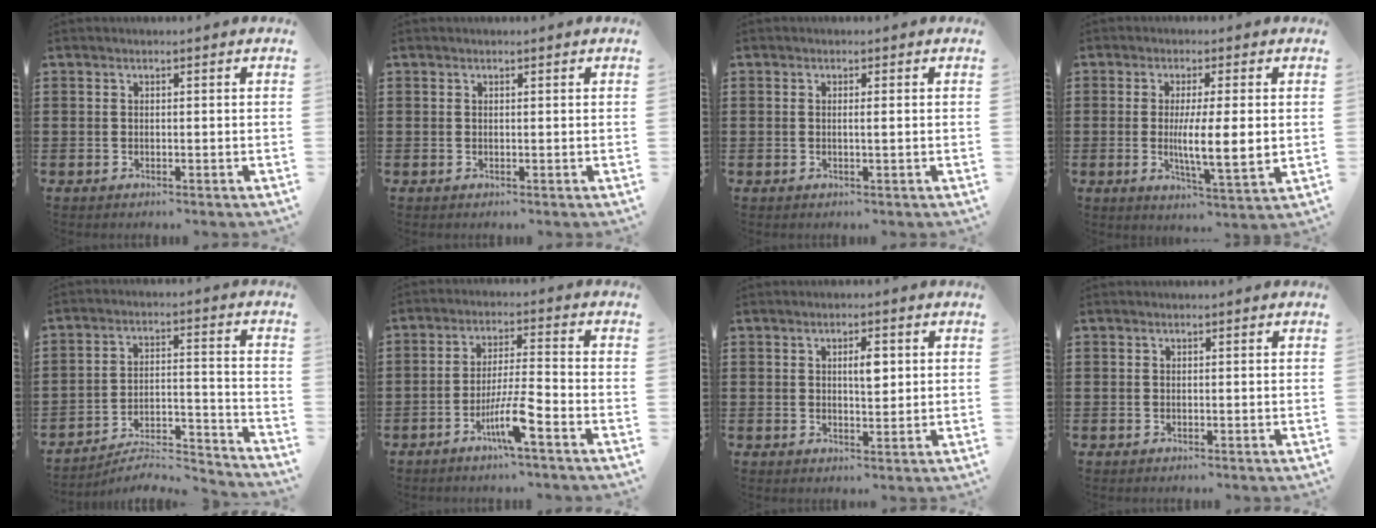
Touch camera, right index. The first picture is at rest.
{"total": 0.0}
{"total": 0.9, "force": [0.1, 0.0, 0.9], "torque": [-0.017, -0.002, 0.001]}
{"total": 6.8, "force": [0.1, 1.0, 6.7], "torque": [-0.105, -0.011, -0.004]}
{"total": 5.2, "force": [-4.9, 0.7, 1.7], "torque": [-0.028, -0.009, -0.099]}
{"total": 7.0, "force": [-3.7, 0.5, 5.9], "torque": [-0.116, -0.008, -0.070]}
{"total": 3.5, "force": [0.9, 1.3, 3.2], "torque": [-0.057, 0.005, 0.011]}
{"total": 0.0}